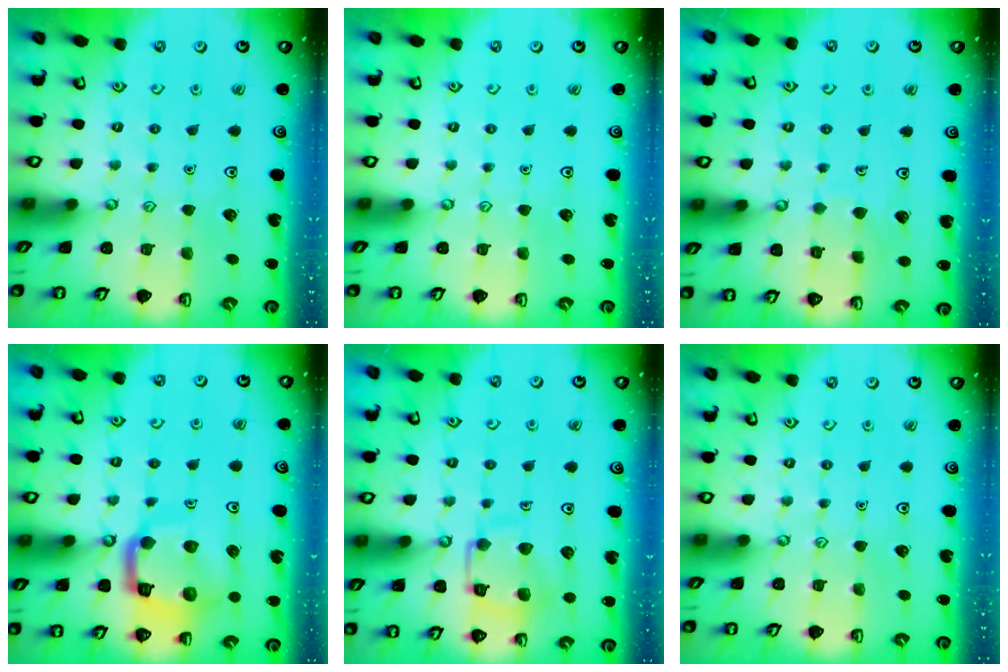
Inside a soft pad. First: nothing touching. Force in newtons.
{"total": 0.0}
{"total": 3.9, "press": 3.9, "slide": 0.3}
{"total": 13.8, "press": 13.7, "slide": 1.7}
{"total": 12.8, "press": 12.7, "slide": 1.3}
{"total": 0.0}